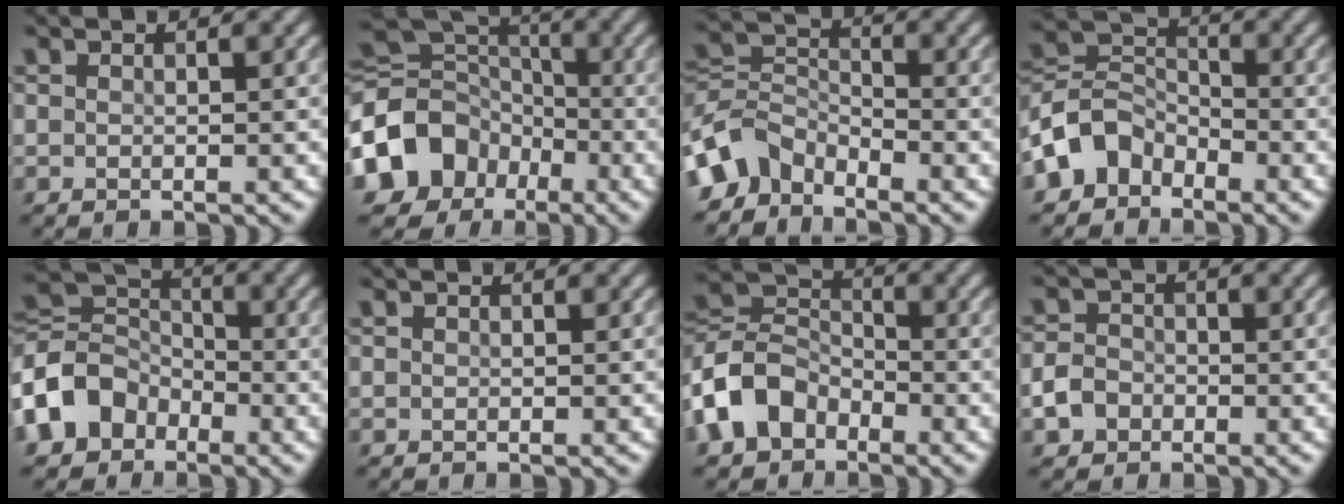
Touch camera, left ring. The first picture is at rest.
{"total": 9.5, "force": [-4.0, 7.5, 4.1], "torque": [-0.083, 0.003, -0.094]}
{"total": 4.6, "force": [-3.6, 2.6, 1.4], "torque": [-0.024, 0.002, -0.084]}
{"total": 4.8, "force": [-2.8, 3.5, 1.7], "torque": [-0.028, 0.009, -0.067]}
{"total": 6.9, "force": [-3.2, 5.4, 2.9], "torque": [-0.058, 0.012, -0.082]}
{"total": 0.0}
{"total": 6.6, "force": [-3.2, 4.8, 3.2], "torque": [-0.068, 0.009, -0.082]}
{"total": 2.7, "force": [-1.2, 2.1, 1.0], "torque": [-0.018, 0.002, -0.028]}